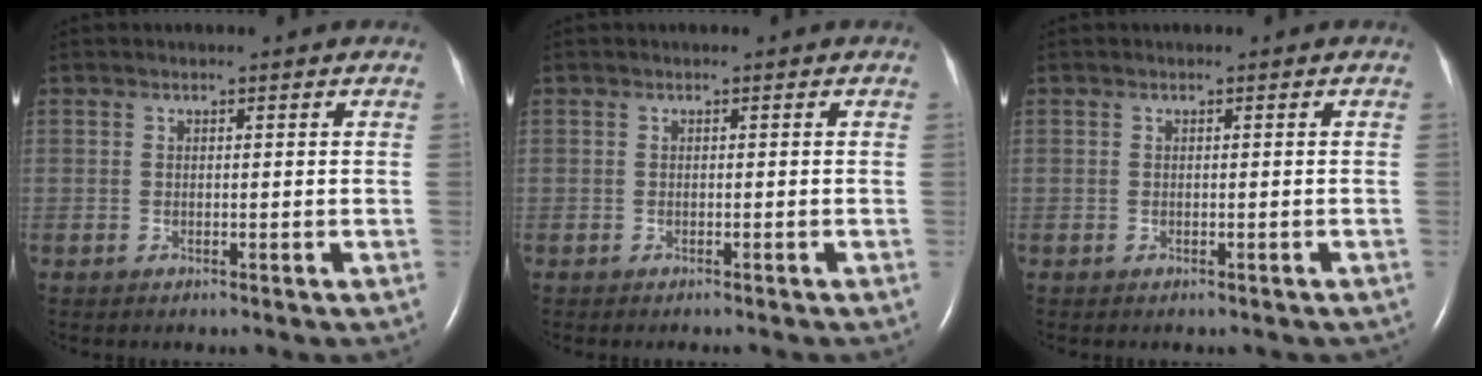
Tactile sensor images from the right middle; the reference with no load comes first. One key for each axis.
{"total": 1.2, "fx": -1.1, "fy": 0.0, "fz": 0.4, "tx": -0.006, "ty": -0.001, "tz": -0.013}
{"total": 1.6, "fx": -1.3, "fy": 0.6, "fz": 0.7, "tx": -0.010, "ty": -0.003, "tz": -0.013}